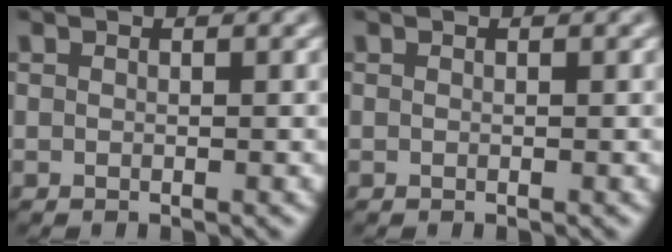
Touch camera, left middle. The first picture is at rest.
{"total": 0.0}